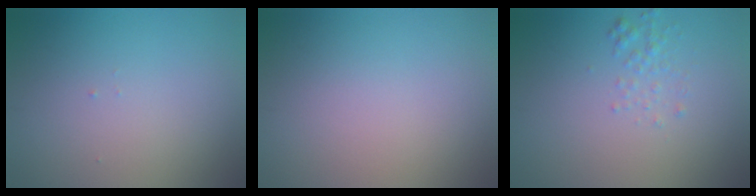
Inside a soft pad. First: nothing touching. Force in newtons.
{"total": 0.0}
{"total": 1.3, "press": 1.3, "slide": 0.1}